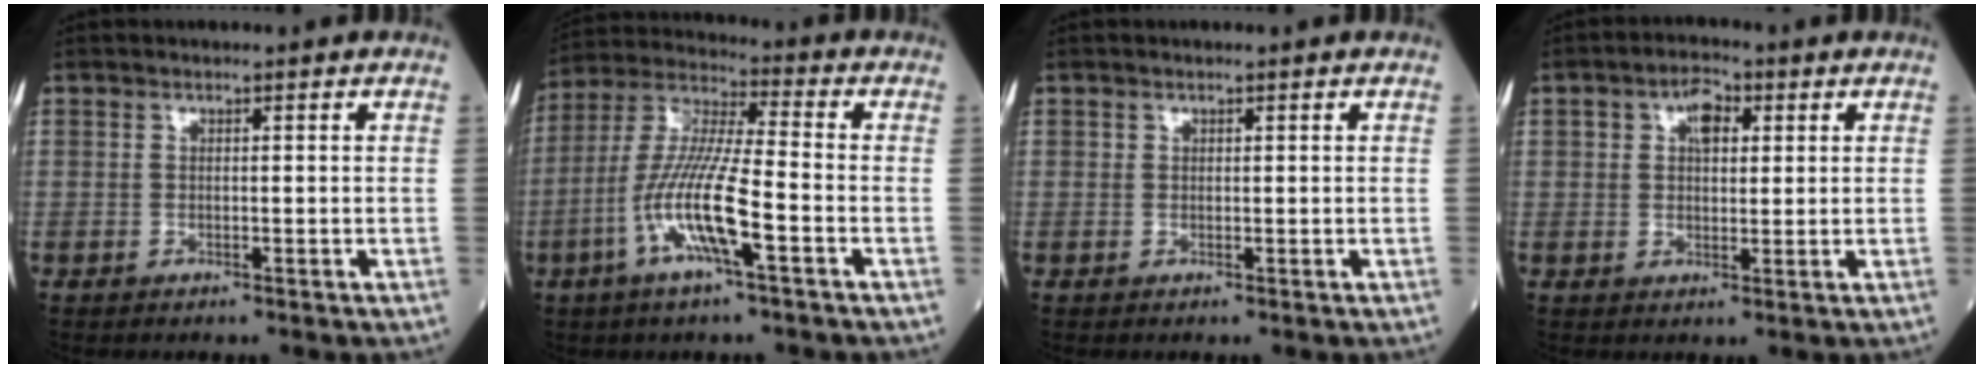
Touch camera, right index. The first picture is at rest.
{"total": 12.7, "force": [-4.4, 0.9, 11.9], "torque": [-0.247, -0.002, -0.090]}
{"total": 0.0}
{"total": 4.6, "force": [1.6, 2.6, 3.5], "torque": [-0.060, 0.017, 0.026]}